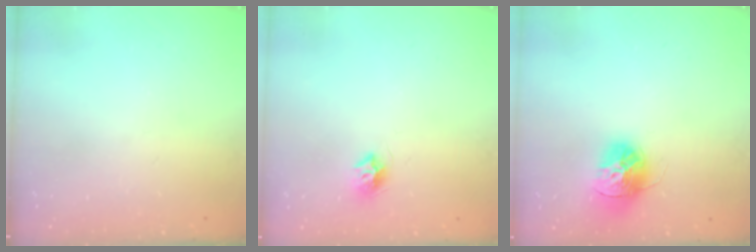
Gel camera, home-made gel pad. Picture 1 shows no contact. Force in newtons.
{"total": 7.4, "press": 7.4, "slide": 0.0}
{"total": 14.9, "press": 14.8, "slide": 1.3}